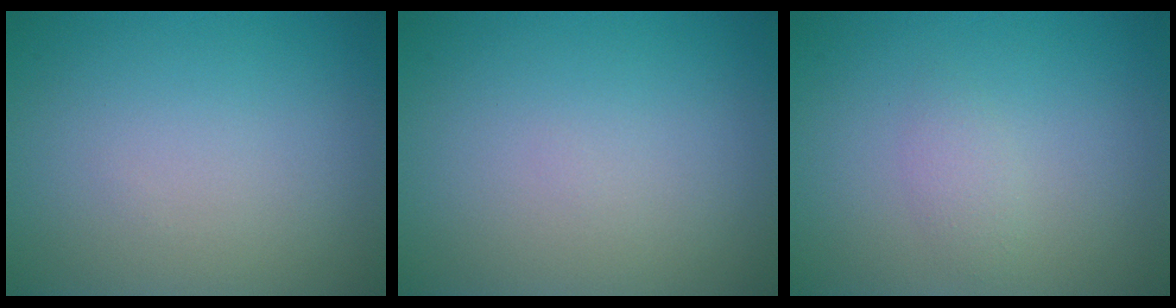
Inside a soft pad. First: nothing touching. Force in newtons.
{"total": 0.0}
{"total": 1.1, "press": 1.1, "slide": 0.1}